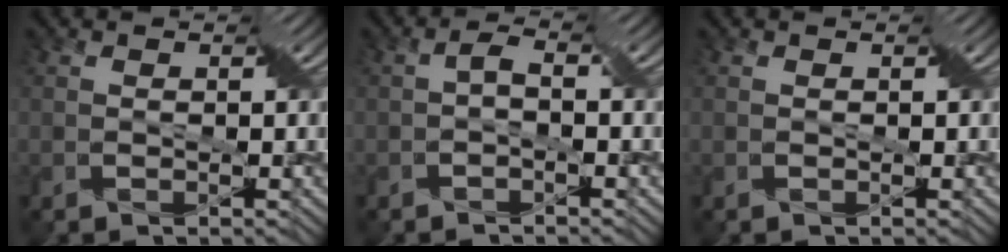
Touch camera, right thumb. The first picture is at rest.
{"total": 1.1, "force": [-0.6, -0.2, 0.9], "torque": [-0.034, 0.004, -0.013]}
{"total": 0.0}